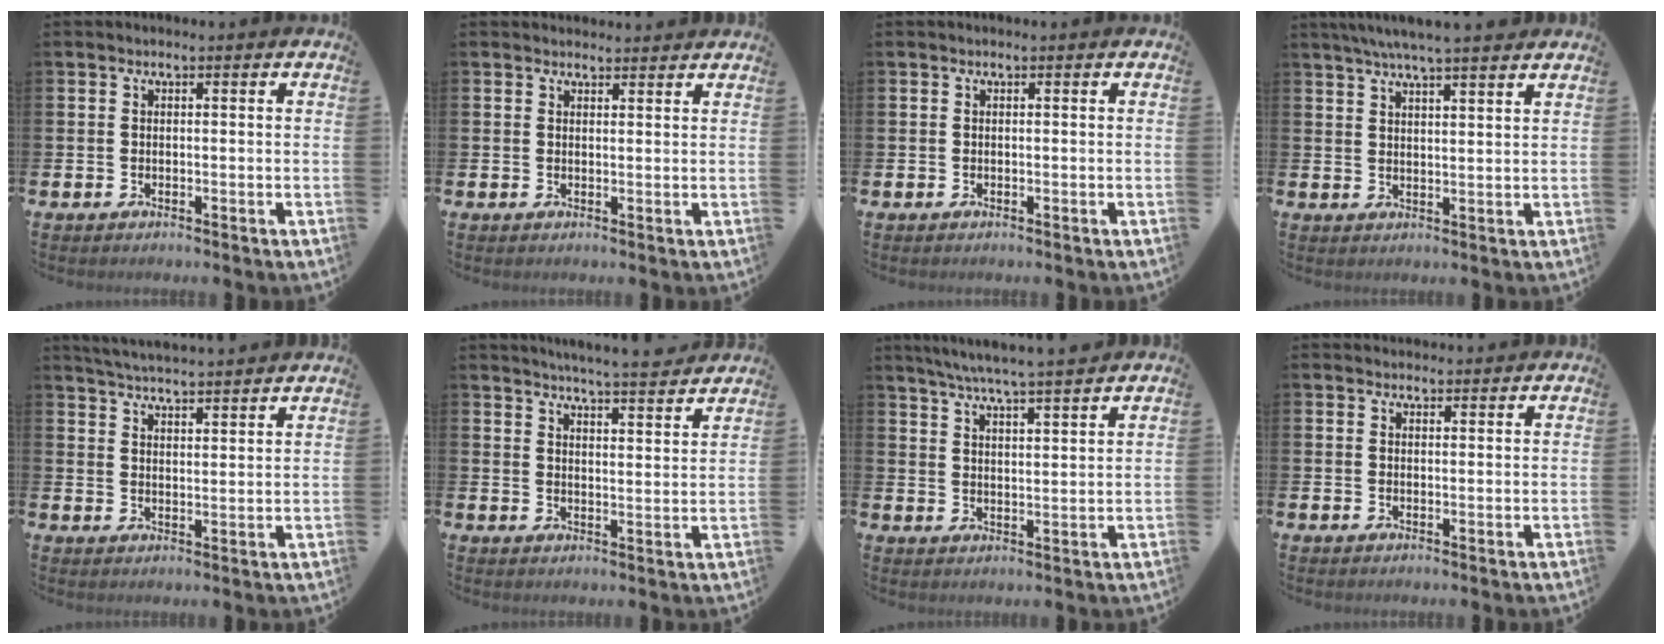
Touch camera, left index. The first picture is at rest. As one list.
[{"total": 1.7, "force": [1.6, 0.3, -0.1], "torque": [0.010, -0.008, 0.028]}, {"total": 0.0}, {"total": 5.6, "force": [5.2, -0.1, 2.0], "torque": [-0.051, -0.015, 0.094]}, {"total": 4.8, "force": [4.8, -0.2, 0.2], "torque": [-0.024, -0.031, 0.087]}, {"total": 5.4, "force": [5.3, -0.5, 0.7], "torque": [-0.026, -0.036, 0.094]}, {"total": 6.2, "force": [5.9, -0.4, 1.8], "torque": [-0.049, -0.034, 0.103]}, {"total": 1.7, "force": [1.7, 0.3, -0.1], "torque": [0.009, -0.008, 0.029]}]